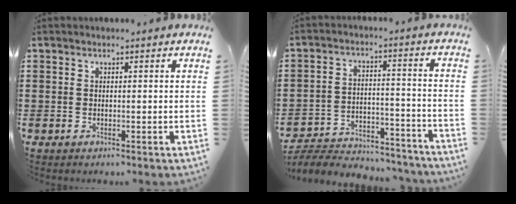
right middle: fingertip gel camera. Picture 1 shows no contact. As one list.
[{"total": 5.8, "force": [-5.7, 1.0, 0.8], "torque": [-0.018, 0.014, -0.116]}]